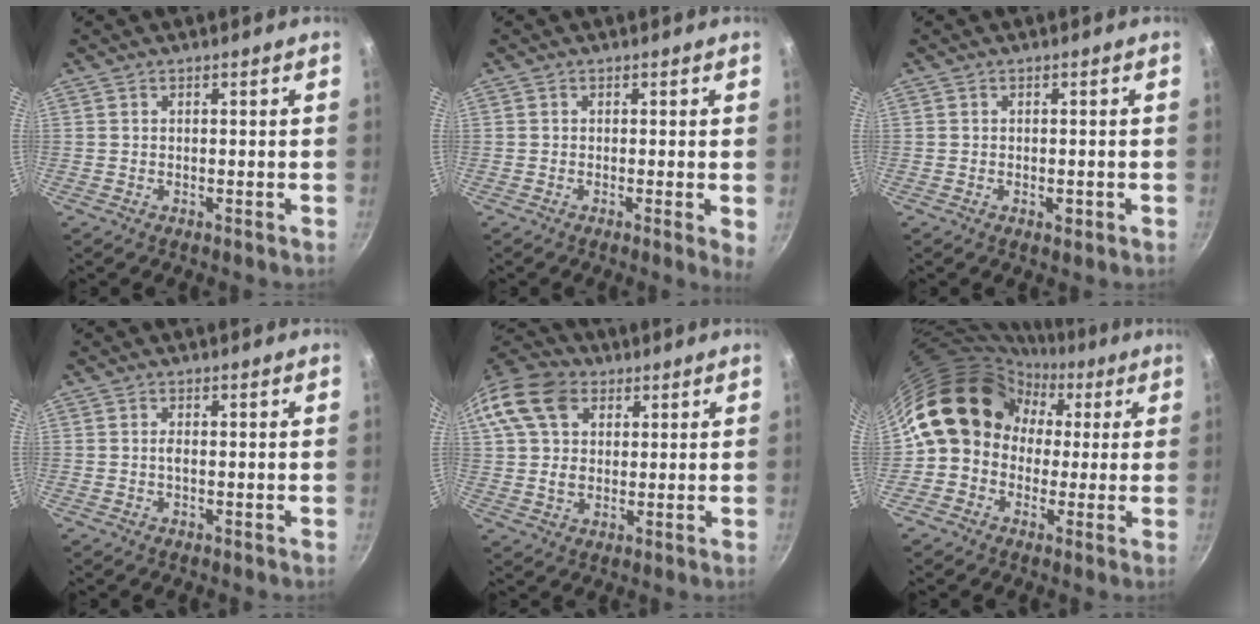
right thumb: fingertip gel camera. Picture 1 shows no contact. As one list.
[{"total": 2.4, "force": [-0.1, 0.5, 2.3], "torque": [-0.030, -0.008, -0.007]}, {"total": 1.6, "force": [-0.5, 0.9, 1.2], "torque": [-0.016, 0.000, -0.009]}, {"total": 1.0, "force": [-0.1, 0.4, 1.0], "torque": [-0.020, 0.002, -0.004]}, {"total": 14.7, "force": [5.1, 10.7, 8.7], "torque": [-0.167, 0.011, 0.083]}, {"total": 14.7, "force": [1.2, 12.8, 7.1], "torque": [-0.079, 0.045, 0.000]}]